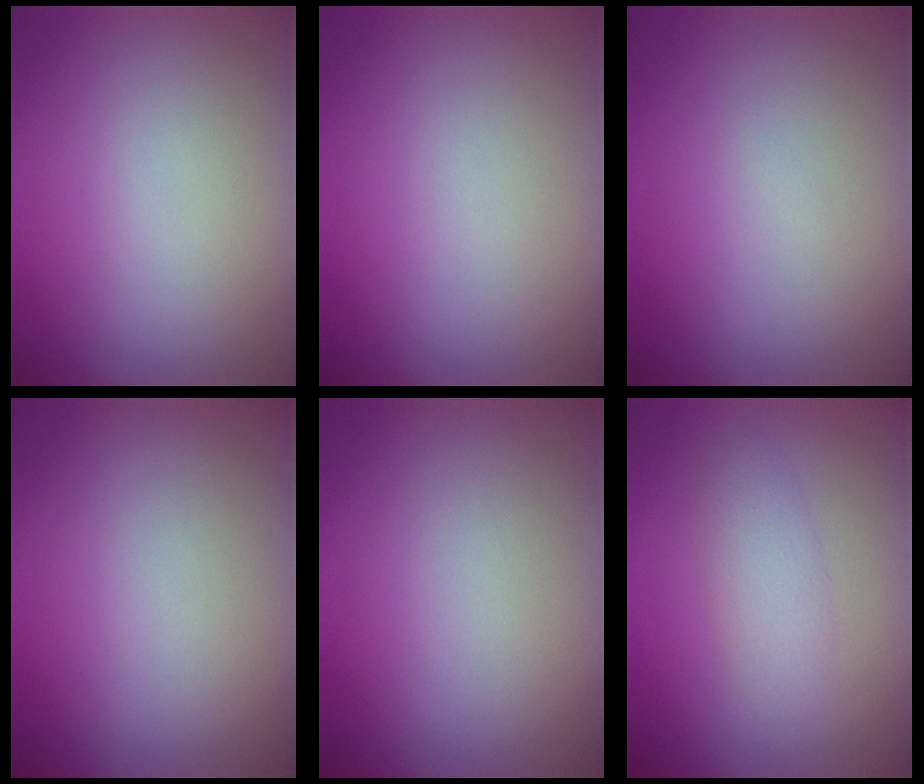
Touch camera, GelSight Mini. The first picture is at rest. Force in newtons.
{"total": 0.0}
{"total": 0.0}
{"total": 0.0}
{"total": 0.0}
{"total": 2.3, "press": 2.3, "slide": 0.1}